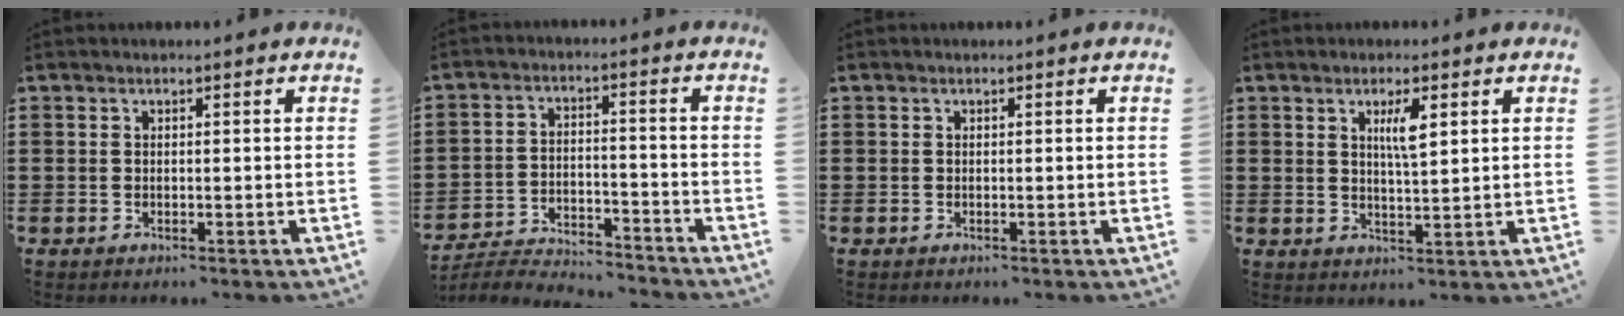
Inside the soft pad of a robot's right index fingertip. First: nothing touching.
{"total": 4.7, "force": [-4.6, 0.2, 0.8], "torque": [-0.024, 0.000, -0.096]}
{"total": 0.0}
{"total": 3.7, "force": [1.5, 0.7, 3.3], "torque": [-0.060, 0.002, 0.020]}